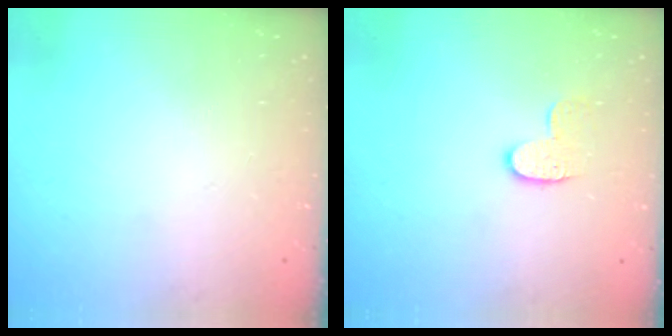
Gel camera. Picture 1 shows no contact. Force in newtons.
{"total": 8.1, "press": 8.1, "slide": 0.4}